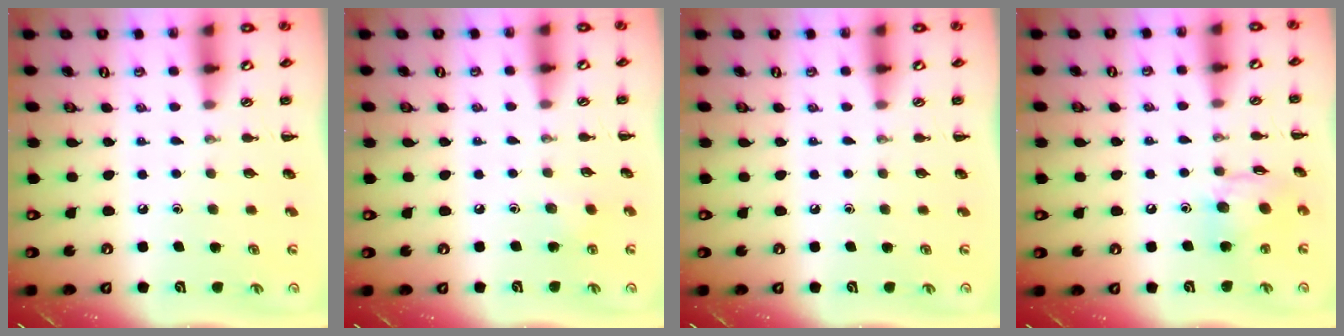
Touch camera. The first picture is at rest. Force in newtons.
{"total": 3.1, "press": 3.0, "slide": 0.8}
{"total": 0.0}
{"total": 10.7, "press": 10.6, "slide": 1.4}